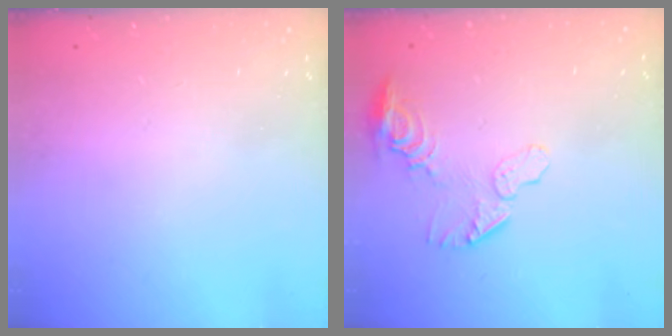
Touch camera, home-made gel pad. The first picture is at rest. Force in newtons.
{"total": 9.0, "press": 8.9, "slide": 0.7}